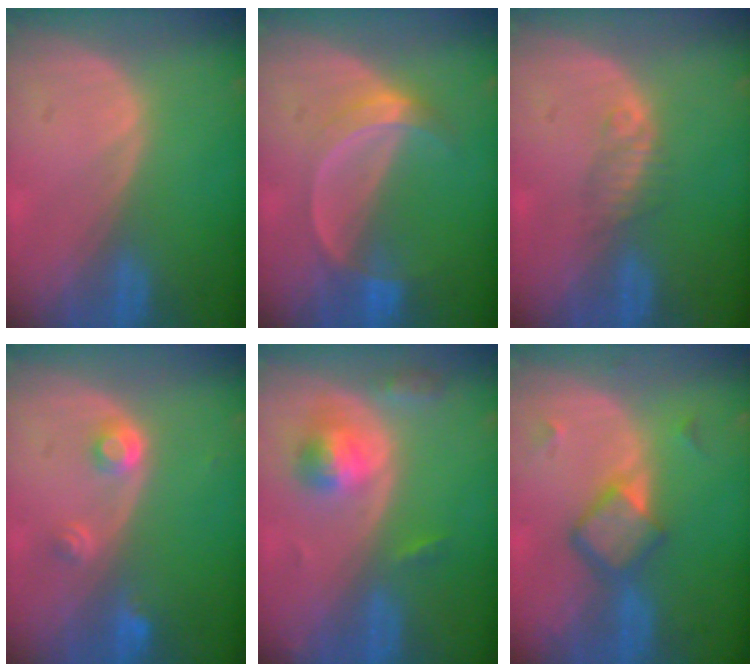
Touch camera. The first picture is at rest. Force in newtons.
{"total": 5.3, "press": 4.7, "slide": 2.3}
{"total": 2.2, "press": 1.9, "slide": 1.0}
{"total": 2.9, "press": 2.7, "slide": 1.0}
{"total": 5.3, "press": 4.8, "slide": 2.2}
{"total": 5.8, "press": 5.1, "slide": 2.7}